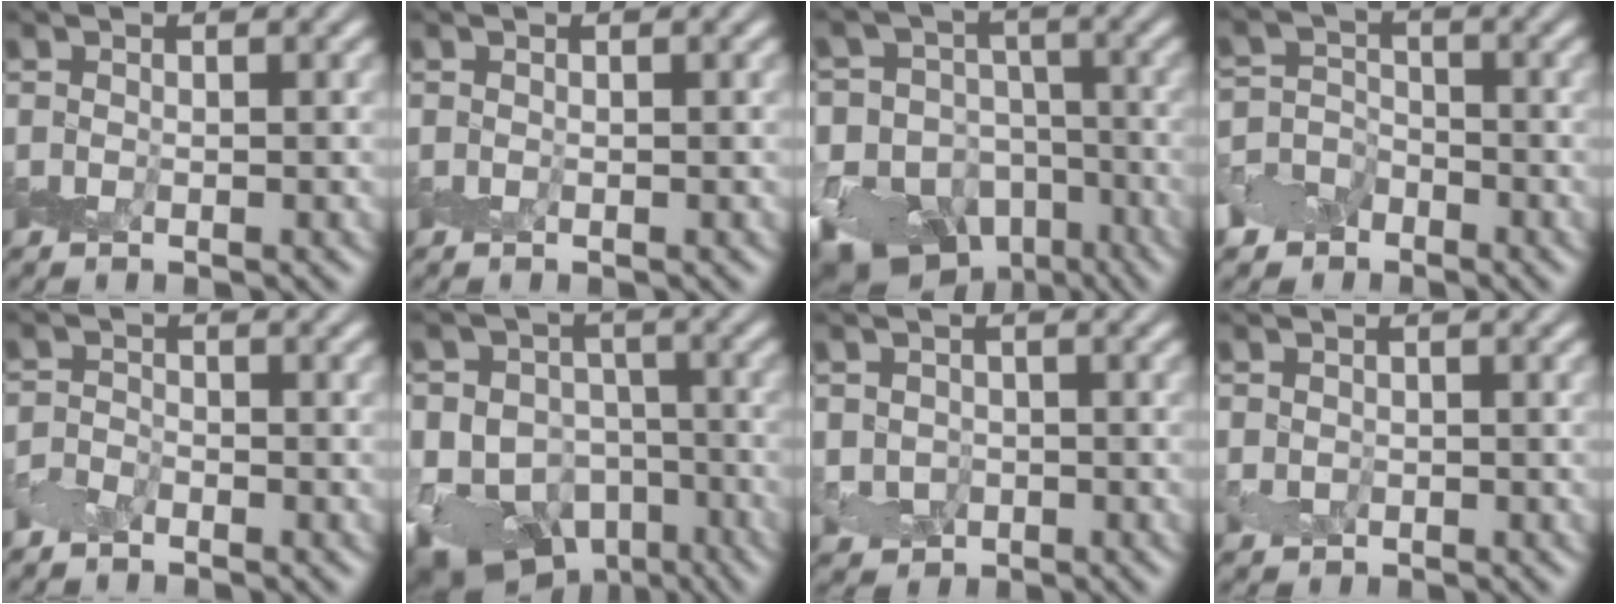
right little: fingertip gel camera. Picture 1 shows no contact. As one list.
[{"total": 0.0}, {"total": 19.1, "force": [-10.9, 14.4, 6.3], "torque": [-0.140, -0.050, -0.171]}, {"total": 3.2, "force": [-1.8, 2.5, 0.8], "torque": [-0.007, 0.003, -0.036]}, {"total": 1.2, "force": [-0.9, 0.7, 0.2], "torque": [-0.005, 0.005, -0.021]}, {"total": 16.8, "force": [-8.9, 13.0, 5.9], "torque": [-0.114, -0.049, -0.151]}, {"total": 2.5, "force": [-0.5, 2.3, 0.7], "torque": [0.003, 0.001, -0.006]}, {"total": 1.0, "force": [-0.1, 0.9, 0.2], "torque": [-0.003, -0.001, -0.001]}]